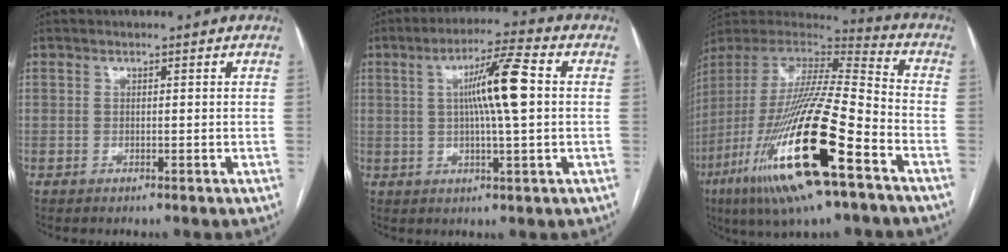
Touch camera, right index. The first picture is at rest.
{"total": 9.7, "force": [1.2, 0.4, 9.6], "torque": [-0.168, 0.012, 0.017]}
{"total": 26.4, "force": [-11.7, 3.5, 23.4], "torque": [-0.476, -0.057, -0.213]}